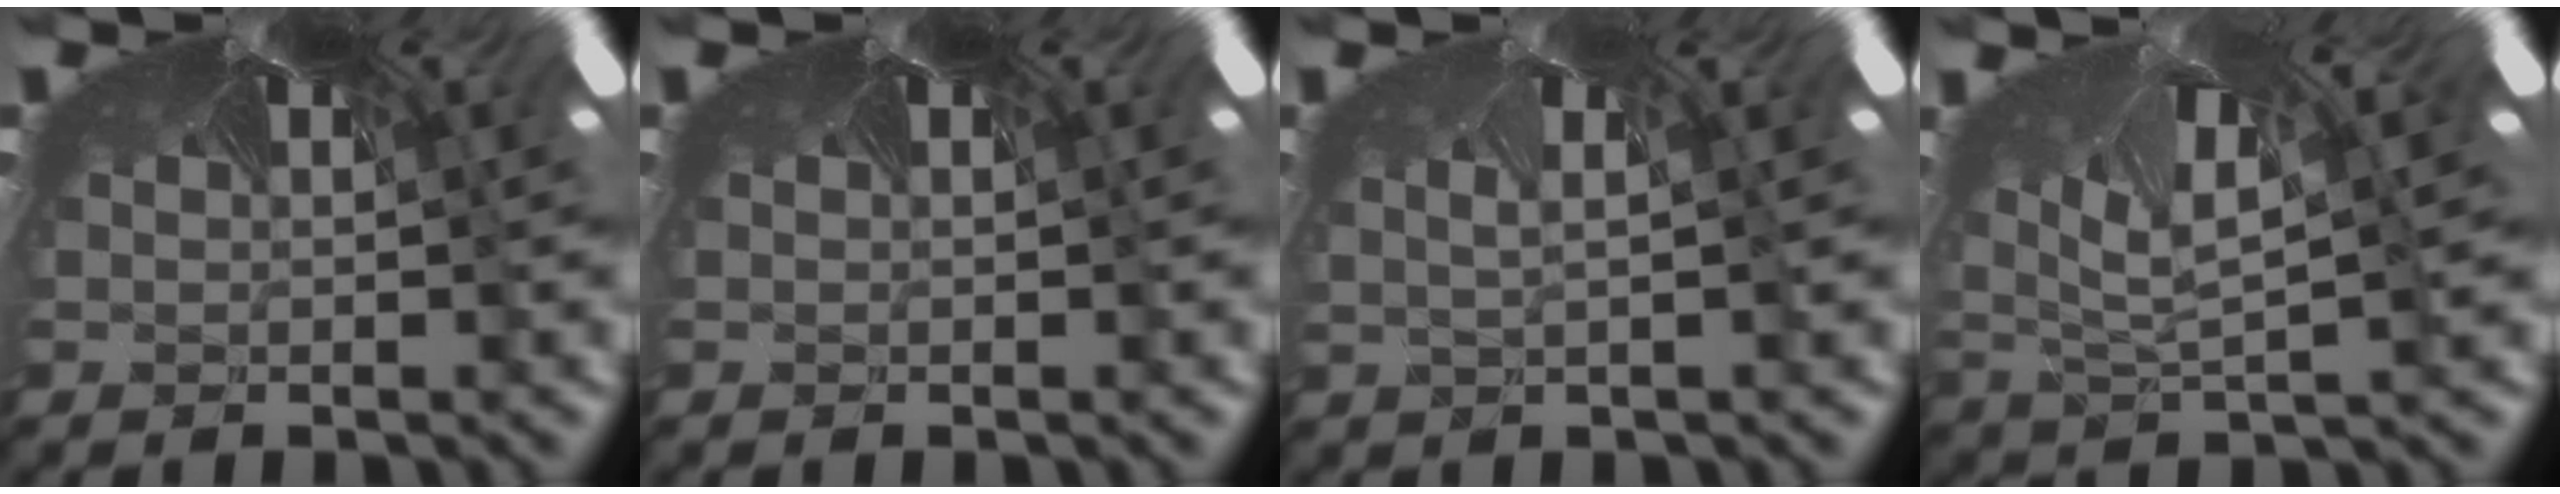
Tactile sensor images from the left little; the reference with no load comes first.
{"total": 0.0}
{"total": 2.8, "force": [-2.6, 0.5, 0.8], "torque": [-0.029, -0.038, -0.021]}
{"total": 4.1, "force": [-4.0, -0.2, -0.6], "torque": [-0.025, -0.078, -0.036]}